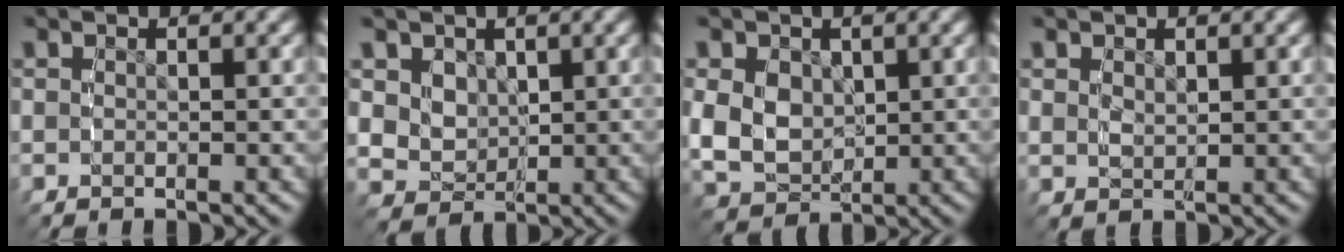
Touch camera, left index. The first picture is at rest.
{"total": 6.7, "force": [1.2, 5.9, 3.1], "torque": [-0.094, -0.035, 0.035]}
{"total": 7.6, "force": [0.4, 6.5, 3.9], "torque": [-0.105, -0.035, 0.022]}
{"total": 1.5, "force": [0.6, 0.9, 1.0], "torque": [-0.024, -0.013, 0.024]}